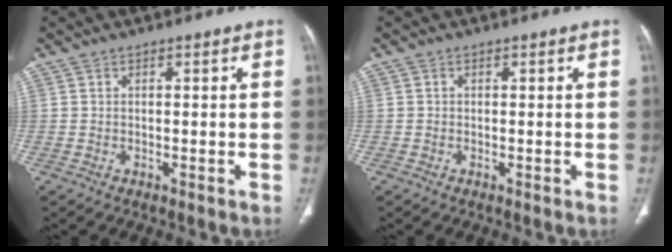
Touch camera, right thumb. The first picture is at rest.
{"total": 0.0}